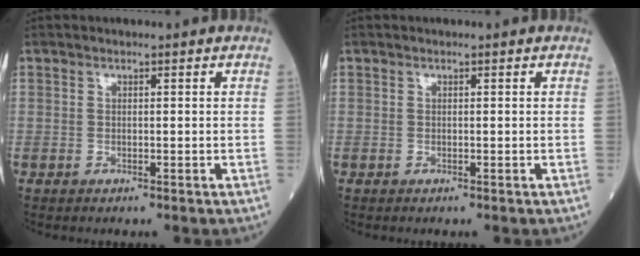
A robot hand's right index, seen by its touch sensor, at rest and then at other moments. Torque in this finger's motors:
{"motor_torque": [0.00, 0.00, 0.00, 0.00]}